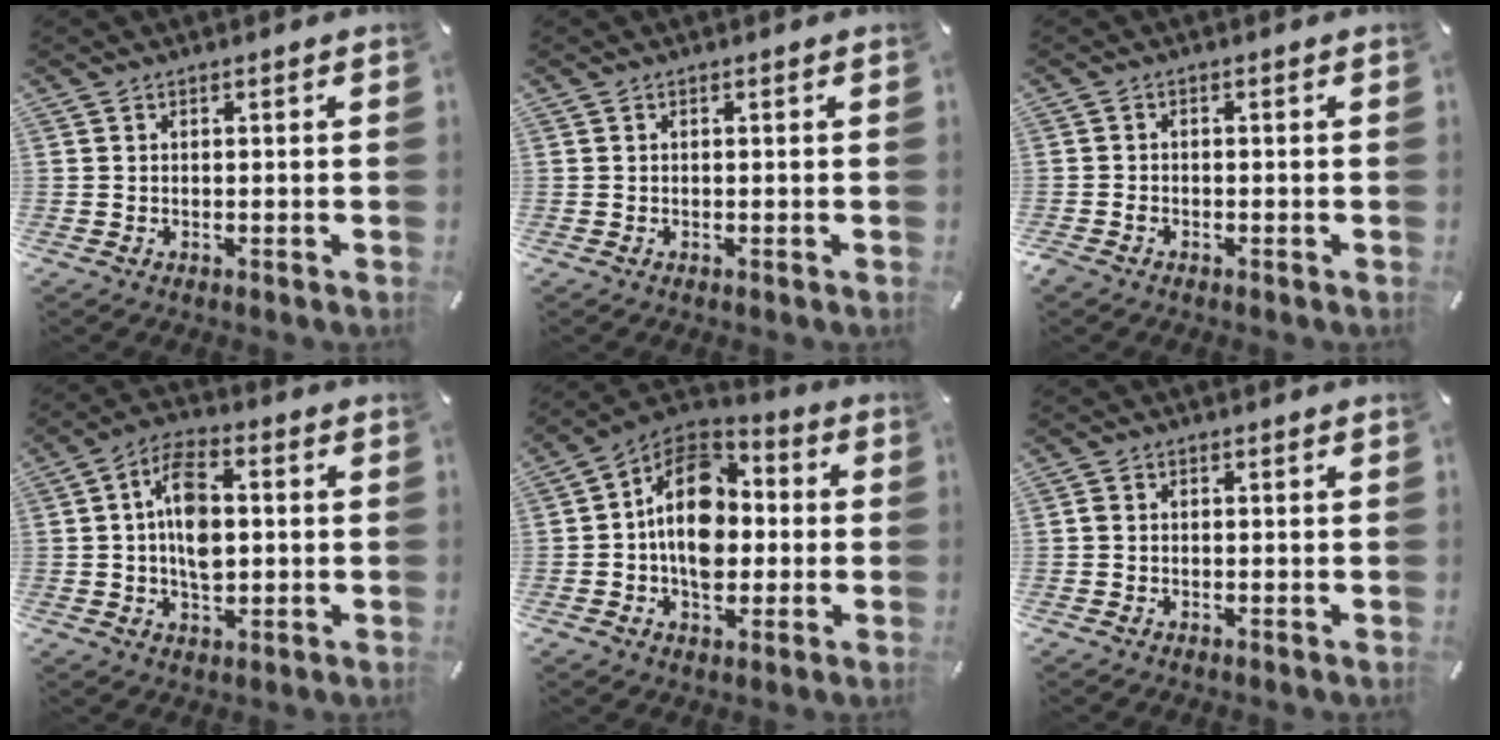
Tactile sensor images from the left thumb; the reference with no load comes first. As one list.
[{"total": 0.0}, {"total": 1.4, "force": [-1.1, 0.8, 0.6], "torque": [-0.011, 0.002, -0.022]}, {"total": 10.3, "force": [0.2, 6.5, 8.0], "torque": [-0.144, 0.005, 0.000]}, {"total": 15.5, "force": [-0.7, 11.6, 10.3], "torque": [-0.174, 0.010, -0.014]}, {"total": 0.9, "force": [-0.3, 0.7, 0.5], "torque": [-0.009, 0.003, -0.006]}]